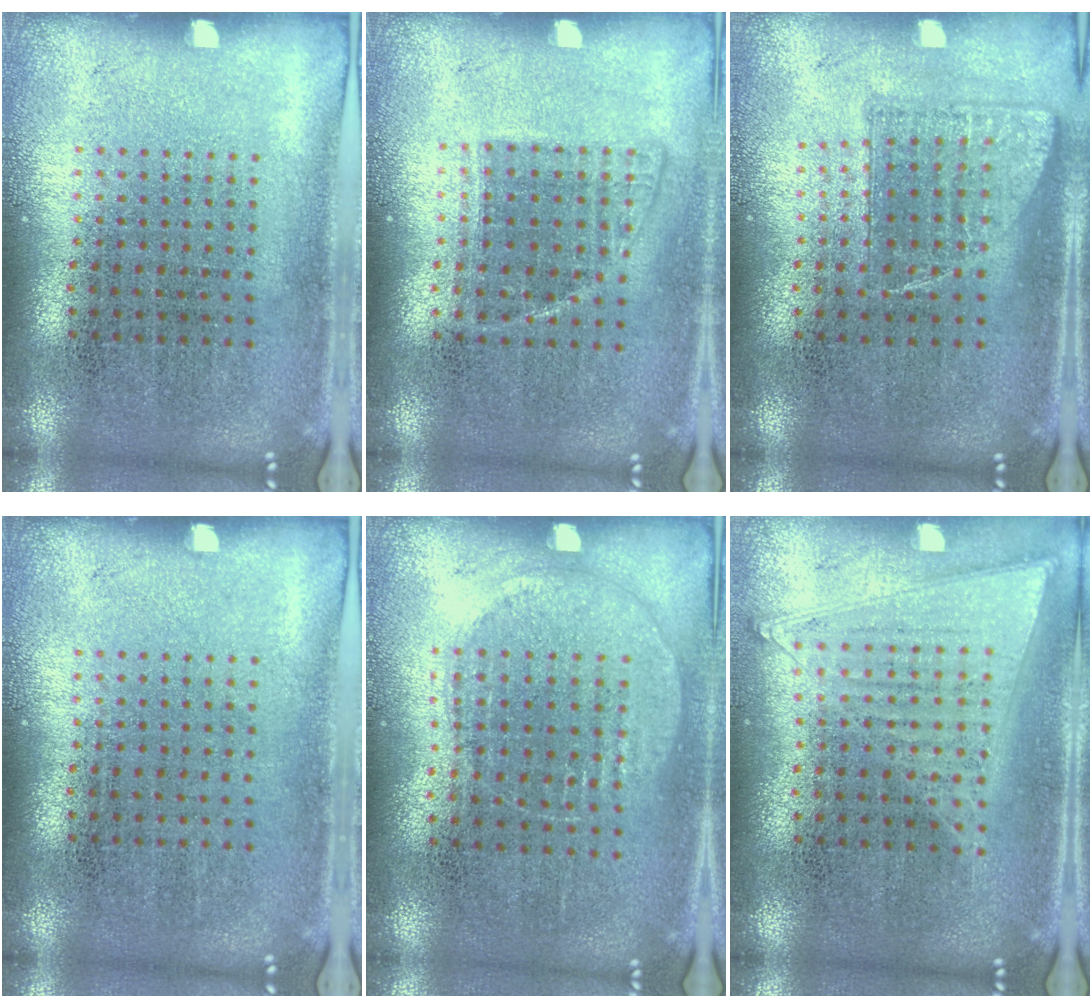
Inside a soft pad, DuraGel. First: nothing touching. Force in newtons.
{"total": 1.0, "press": 0.9, "slide": 0.5}
{"total": 0.8, "press": 0.8, "slide": 0.1}
{"total": 0.0}
{"total": 1.0, "press": 0.9, "slide": 0.4}
{"total": 1.0, "press": 1.0, "slide": 0.4}